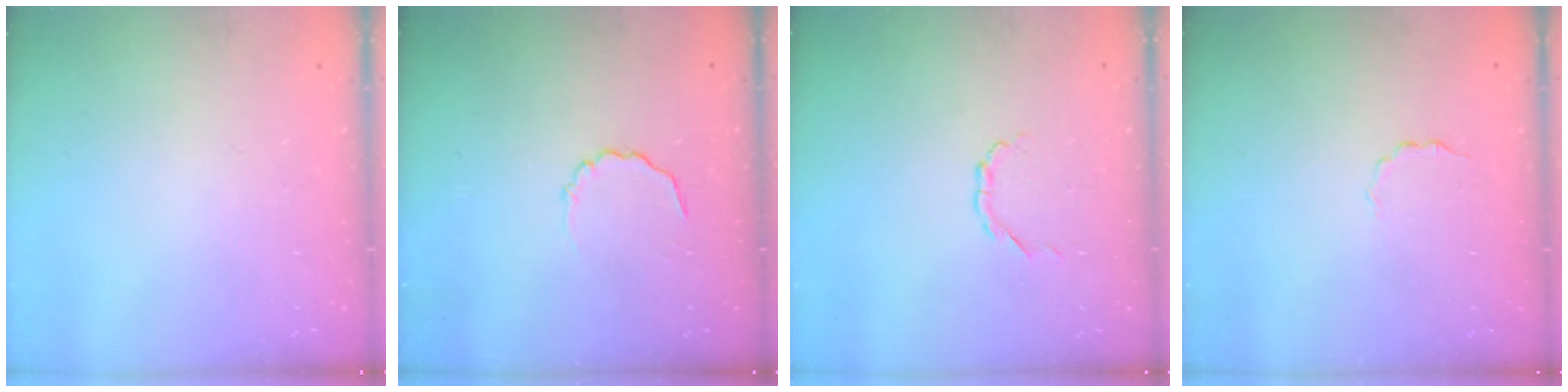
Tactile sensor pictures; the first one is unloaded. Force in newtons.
{"total": 3.1, "press": 3.0, "slide": 1.0}
{"total": 2.5, "press": 2.4, "slide": 0.6}
{"total": 2.0, "press": 1.9, "slide": 0.6}